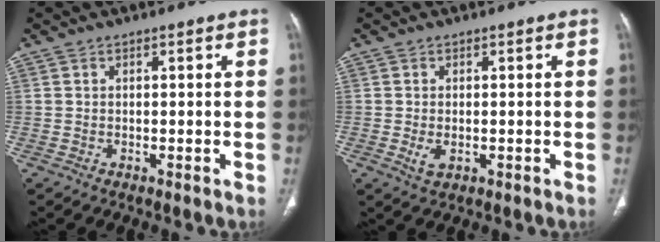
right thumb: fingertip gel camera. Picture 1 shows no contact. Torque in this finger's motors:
{"motor_torque": [-0.51, 0.32, 0.41, 0.20, 0.14]}